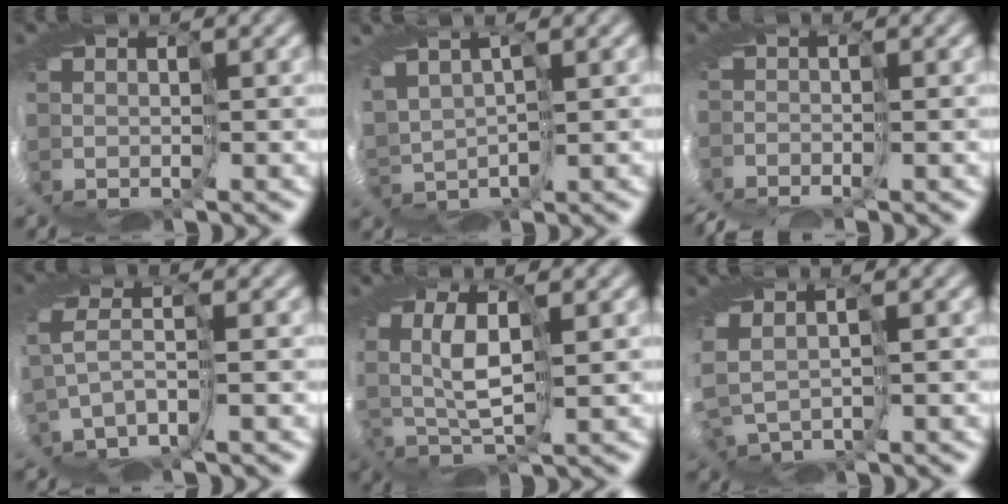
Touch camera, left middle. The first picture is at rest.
{"total": 2.4, "force": [1.6, 1.4, 1.3], "torque": [-0.048, 0.016, 0.029]}
{"total": 4.3, "force": [-3.9, 0.5, 1.8], "torque": [-0.039, -0.014, -0.071]}
{"total": 2.6, "force": [-0.9, 0.4, 2.4], "torque": [-0.073, 0.007, -0.035]}
{"total": 5.1, "force": [0.7, 2.5, 4.4], "torque": [-0.109, 0.006, 0.001]}
{"total": 2.6, "force": [0.3, 1.6, 2.1], "torque": [-0.059, 0.001, 0.013]}